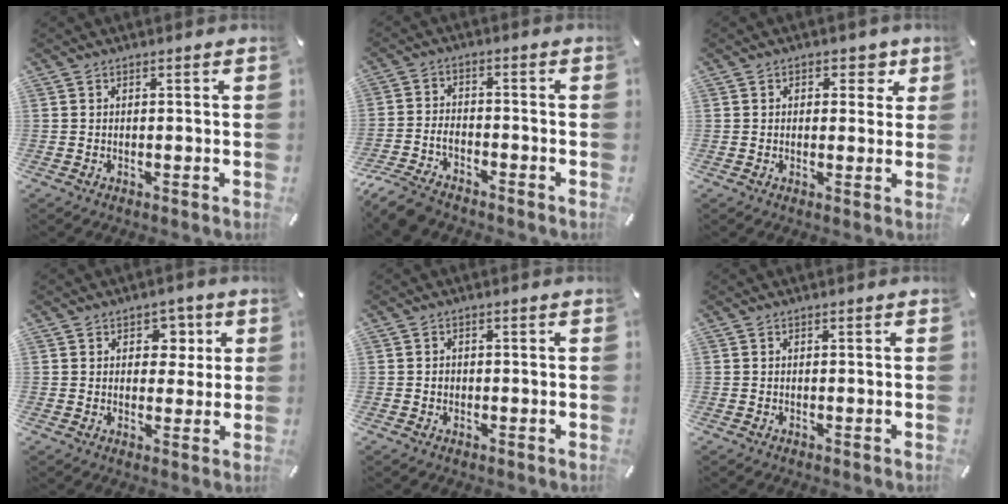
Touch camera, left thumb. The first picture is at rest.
{"total": 6.6, "force": [-5.4, 2.5, 2.6], "torque": [-0.061, 0.019, -0.107]}
{"total": 4.7, "force": [1.6, 3.3, 2.9], "torque": [-0.015, -0.006, 0.016]}
{"total": 5.6, "force": [1.6, 4.6, 2.7], "torque": [-0.018, -0.006, 0.019]}
{"total": 1.1, "force": [-0.2, 0.9, 0.6], "torque": [-0.012, 0.004, -0.006]}
{"total": 0.0}